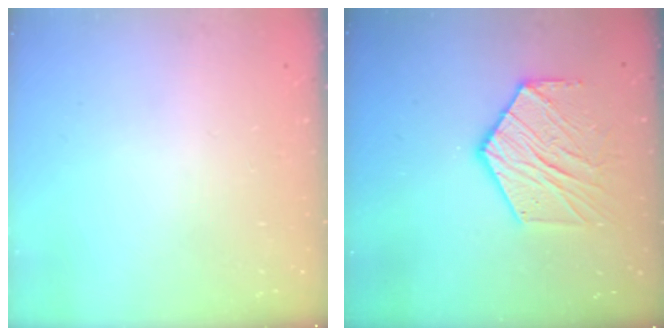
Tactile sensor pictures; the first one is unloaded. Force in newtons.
{"total": 13.5, "press": 13.4, "slide": 1.1}